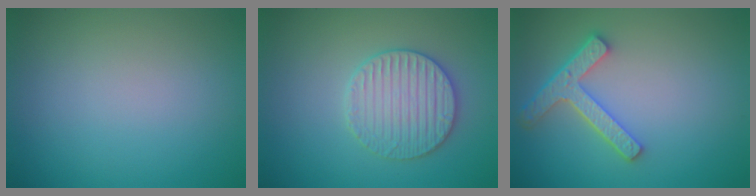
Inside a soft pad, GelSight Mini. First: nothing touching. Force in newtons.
{"total": 3.6, "press": 3.5, "slide": 0.9}
{"total": 4.3, "press": 3.4, "slide": 2.6}